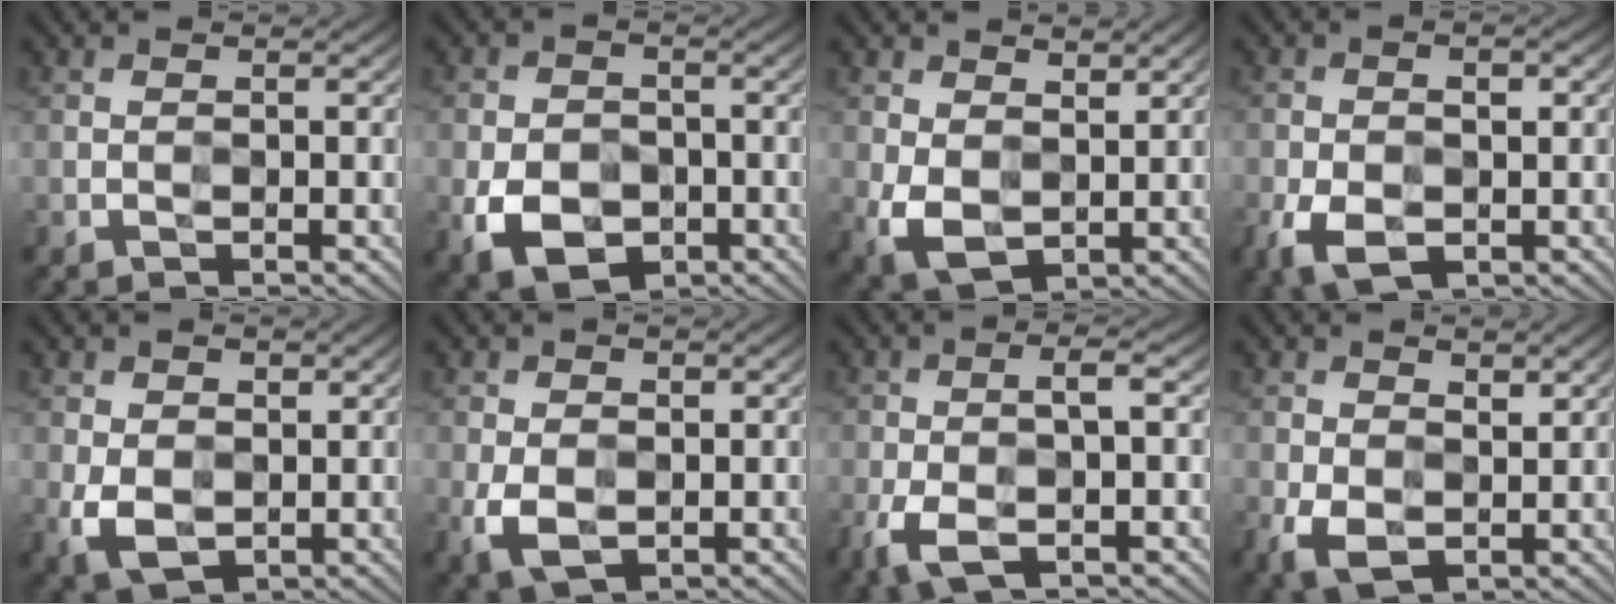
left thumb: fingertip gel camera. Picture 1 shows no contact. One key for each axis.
{"total": 7.1, "fx": -2.7, "fy": 5.1, "fz": 4.3, "tx": -0.089, "ty": -0.019, "tz": -0.050}
{"total": 6.3, "fx": 1.3, "fy": 4.4, "fz": 4.3, "tx": -0.108, "ty": -0.012, "tz": 0.023}
{"total": 6.7, "fx": -2.1, "fy": 3.8, "fz": 5.1, "tx": -0.102, "ty": -0.012, "tz": -0.037}
{"total": 5.5, "fx": -0.1, "fy": 4.1, "fz": 3.7, "tx": -0.087, "ty": -0.009, "tz": -0.001}
{"total": 5.0, "fx": -0.9, "fy": 3.4, "fz": 3.6, "tx": -0.086, "ty": -0.011, "tz": -0.015}
{"total": 6.2, "fx": -2.3, "fy": 2.3, "fz": 5.2, "tx": -0.114, "ty": -0.001, "tz": -0.046}
{"total": 5.3, "fx": -0.2, "fy": 3.6, "fz": 3.9, "tx": -0.090, "ty": -0.009, "tz": -0.004}